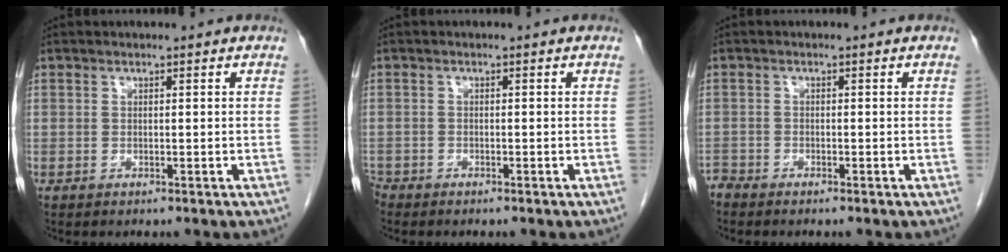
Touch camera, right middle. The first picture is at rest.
{"total": 1.5, "force": [-1.5, 0.5, 0.1], "torque": [-0.001, -0.002, -0.024]}
{"total": 1.4, "force": [-1.3, 0.0, -0.2], "torque": [0.005, -0.004, -0.026]}